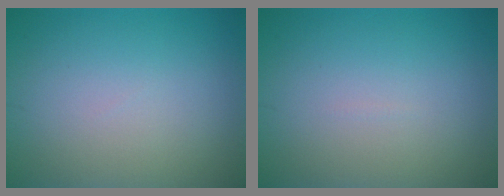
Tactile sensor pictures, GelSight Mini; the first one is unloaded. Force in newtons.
{"total": 0.0}